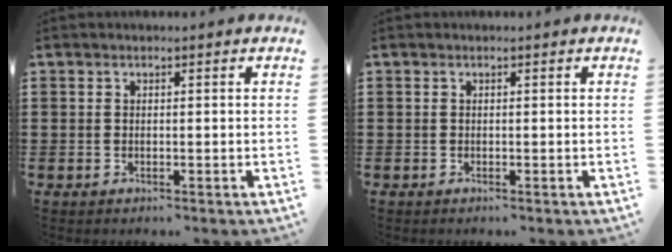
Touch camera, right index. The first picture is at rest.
{"total": 0.0}